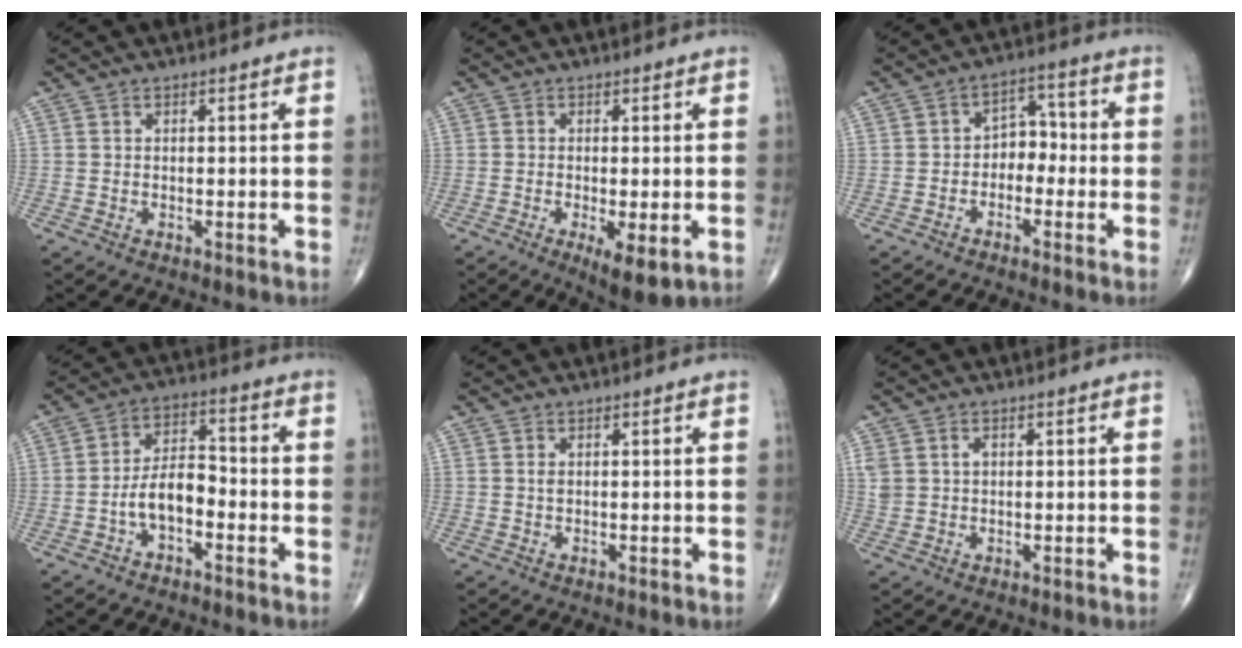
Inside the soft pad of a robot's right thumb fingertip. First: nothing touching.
{"total": 6.5, "force": [-2.1, 2.0, 5.8], "torque": [-0.095, -0.019, -0.028]}
{"total": 5.3, "force": [-1.5, 3.9, 3.2], "torque": [-0.017, 0.031, -0.040]}
{"total": 7.5, "force": [-2.7, 4.0, 5.7], "torque": [-0.091, 0.038, -0.055]}
{"total": 0.8, "force": [0.2, 0.5, 0.6], "torque": [-0.013, 0.002, 0.006]}
{"total": 3.8, "force": [1.0, 2.9, 2.3], "torque": [-0.049, 0.007, 0.029]}